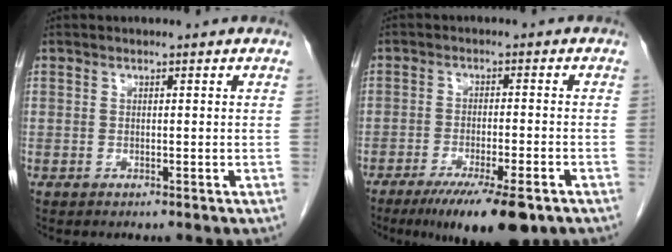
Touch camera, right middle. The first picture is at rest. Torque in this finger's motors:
{"motor_torque": [1.12, -1.02, 0.16, 0.10]}